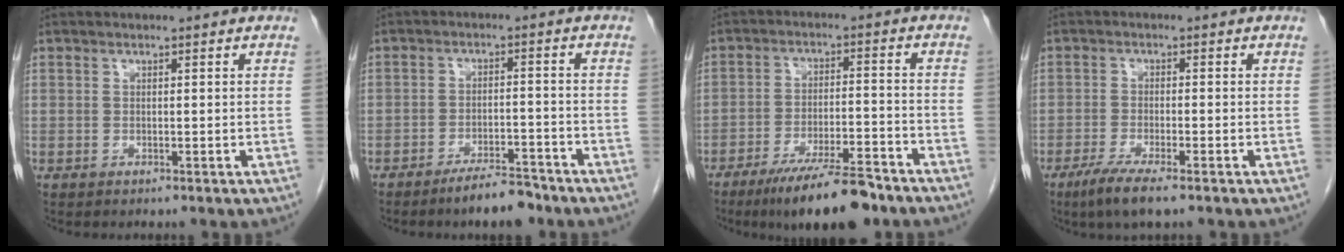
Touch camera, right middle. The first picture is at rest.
{"total": 5.8, "force": [-4.7, 1.1, 3.1], "torque": [-0.053, -0.004, -0.078]}
{"total": 12.1, "force": [-8.9, 1.3, 8.1], "torque": [-0.135, -0.025, -0.148]}
{"total": 5.4, "force": [-3.6, 0.4, 4.0], "torque": [-0.083, -0.016, -0.064]}